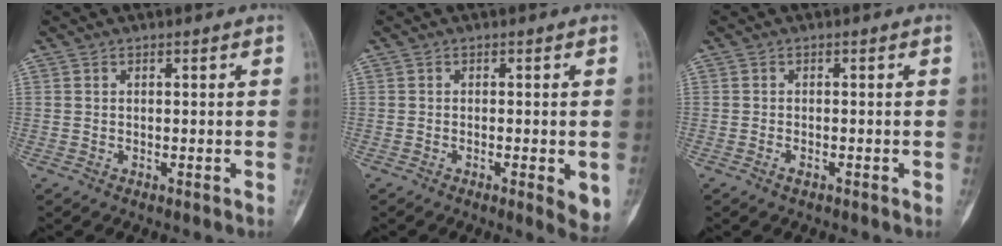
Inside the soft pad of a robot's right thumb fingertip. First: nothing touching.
{"total": 4.2, "force": [-1.1, 1.2, 3.9], "torque": [-0.054, -0.010, -0.016]}
{"total": 1.0, "force": [-0.6, 0.5, 0.7], "torque": [-0.016, 0.001, -0.013]}